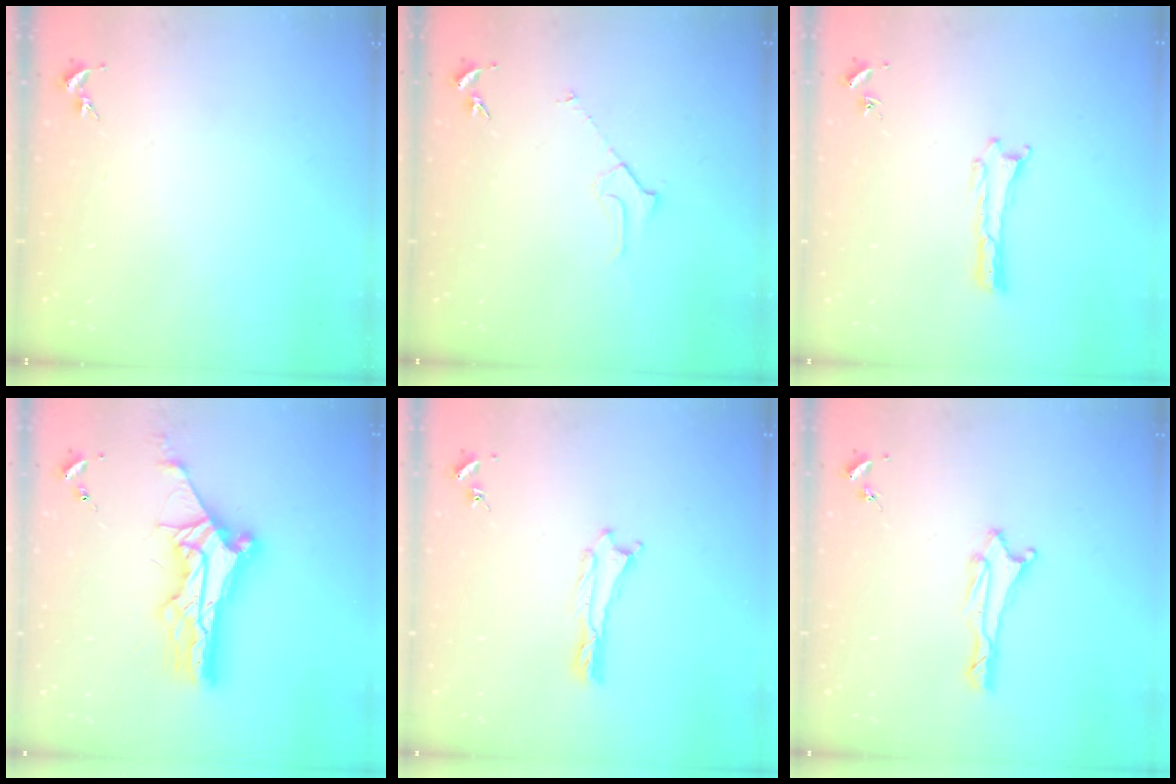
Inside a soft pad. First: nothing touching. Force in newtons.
{"total": 2.3, "press": 2.3, "slide": 0.2}
{"total": 0.0}
{"total": 11.3, "press": 11.2, "slide": 1.1}
{"total": 0.0}
{"total": 1.3, "press": 1.3, "slide": 0.1}